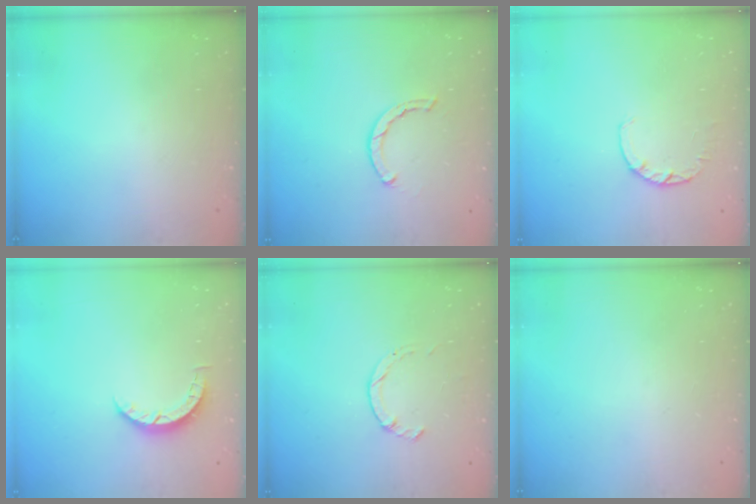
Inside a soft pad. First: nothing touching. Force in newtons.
{"total": 2.1, "press": 2.1, "slide": 0.2}
{"total": 2.8, "press": 2.7, "slide": 0.5}
{"total": 3.3, "press": 3.3, "slide": 0.4}
{"total": 1.0, "press": 1.0, "slide": 0.3}
{"total": 0.0}